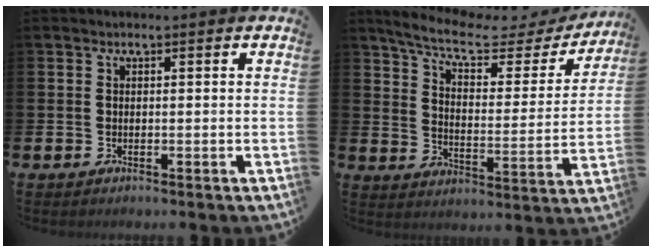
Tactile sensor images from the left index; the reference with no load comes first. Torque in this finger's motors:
{"motor_torque": [1.08, -1.06, 0.21, 0.05]}